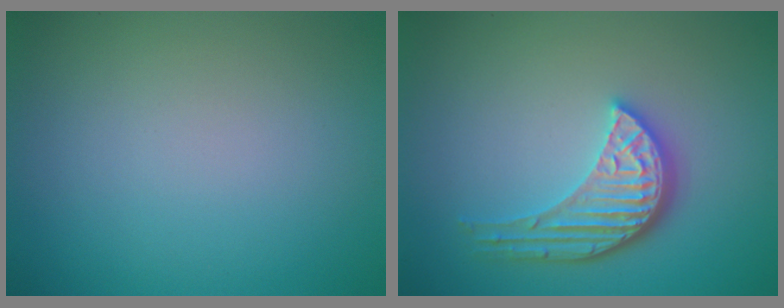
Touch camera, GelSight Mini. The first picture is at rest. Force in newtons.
{"total": 4.5, "press": 3.7, "slide": 2.6}